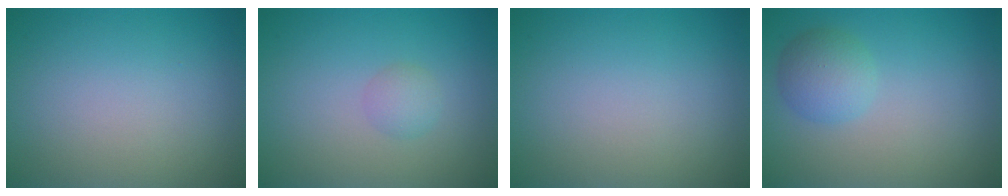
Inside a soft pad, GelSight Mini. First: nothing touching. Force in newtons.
{"total": 1.3, "press": 1.3, "slide": 0.1}
{"total": 0.0}
{"total": 2.7, "press": 2.7, "slide": 0.2}